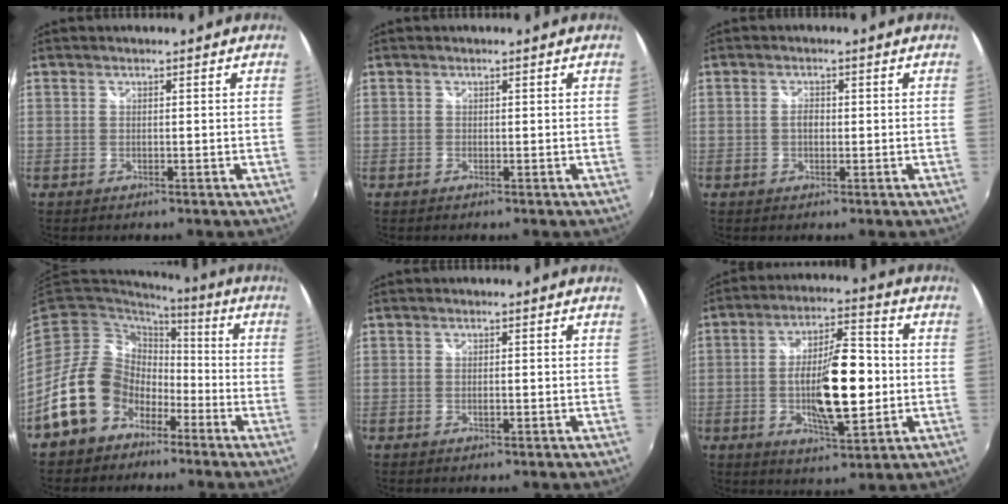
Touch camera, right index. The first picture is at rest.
{"total": 0.0}
{"total": 1.6, "force": [-0.1, 1.2, 1.1], "torque": [-0.020, 0.003, -0.004]}
{"total": 16.2, "force": [-7.7, 12.7, 6.5], "torque": [-0.153, 0.025, -0.122]}
{"total": 0.9, "force": [-0.1, 0.3, 0.9], "torque": [-0.016, -0.001, -0.002]}
{"total": 14.9, "force": [-1.7, 4.6, 14.0], "torque": [-0.239, 0.000, -0.026]}